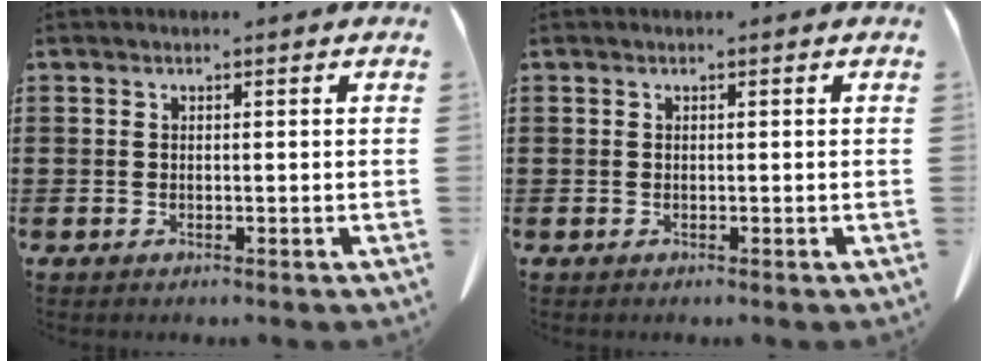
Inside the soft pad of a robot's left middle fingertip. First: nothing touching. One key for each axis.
{"total": 0.0}